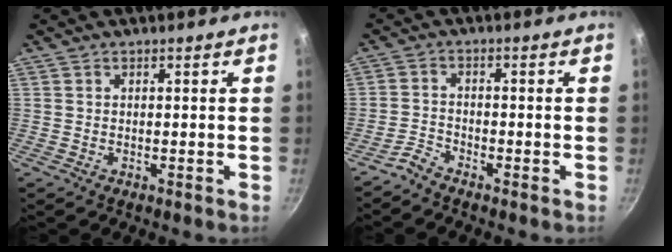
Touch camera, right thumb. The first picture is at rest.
{"total": 2.6, "force": [-2.5, 0.6, 0.6], "torque": [-0.022, 0.017, -0.059]}